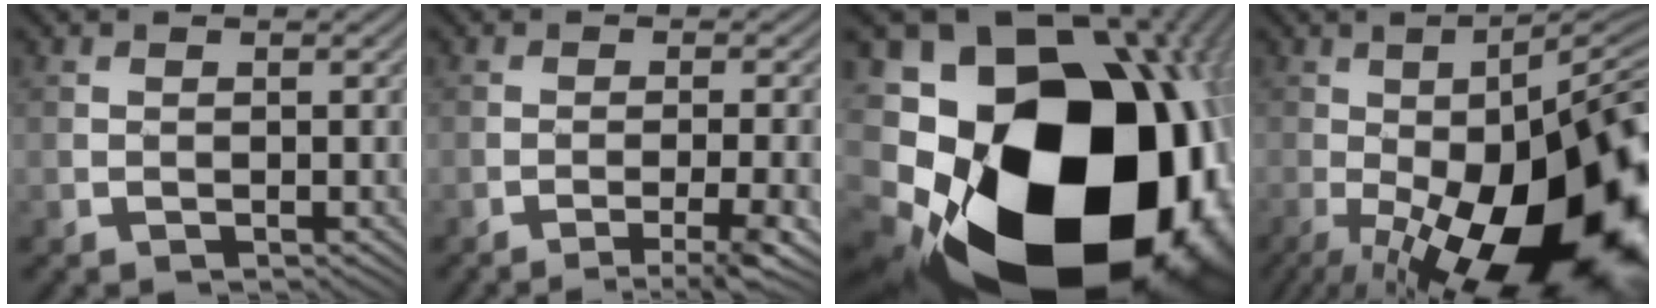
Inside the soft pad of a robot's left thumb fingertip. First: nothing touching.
{"total": 4.8, "force": [-2.4, 0.4, 4.2], "torque": [-0.059, 0.001, -0.039]}
{"total": 24.4, "force": [-5.5, 18.2, 15.3], "torque": [-0.253, -0.082, -0.111]}
{"total": 21.6, "force": [-7.2, 7.1, 19.1], "torque": [-0.257, -0.027, -0.115]}